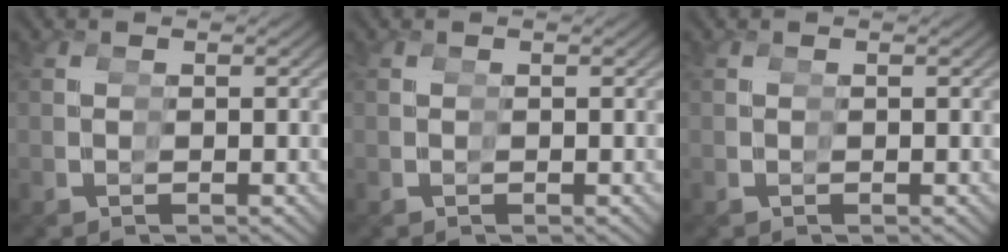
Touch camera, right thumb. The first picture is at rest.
{"total": 0.0}
{"total": 0.0}